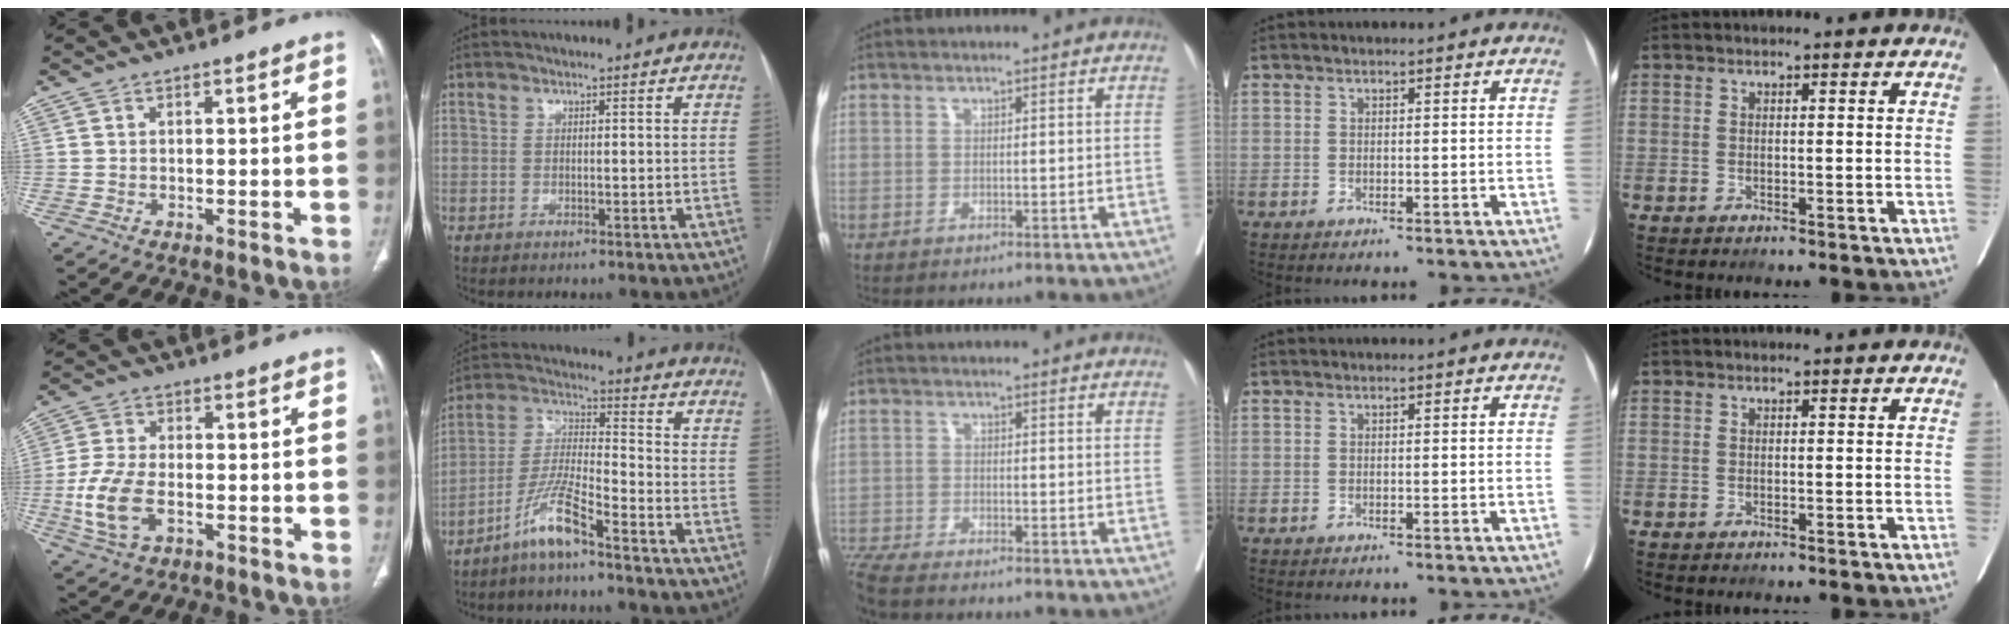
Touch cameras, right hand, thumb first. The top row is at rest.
{"thumb": {"total": 9.7, "force": [-2.7, 5.5, 7.5], "torque": [-0.168, 0.006, -0.051]}, "index": {"total": 8.4, "force": [-6.0, 0.5, 5.9], "torque": [-0.131, -0.011, -0.122]}, "middle": {"total": 9.1, "force": [-8.2, 0.3, 3.9], "torque": [-0.063, -0.018, -0.140]}}